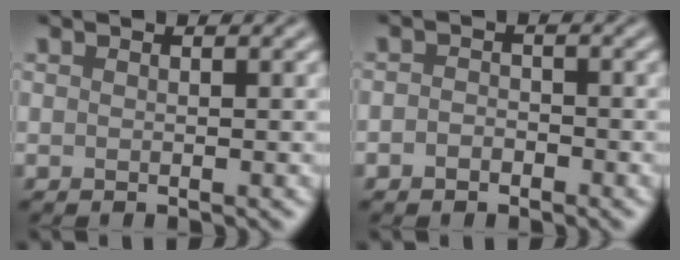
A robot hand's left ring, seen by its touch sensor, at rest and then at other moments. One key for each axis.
{"total": 1.4, "fx": -0.8, "fy": 1.0, "fz": 0.5, "tx": -0.008, "ty": 0.001, "tz": -0.018}